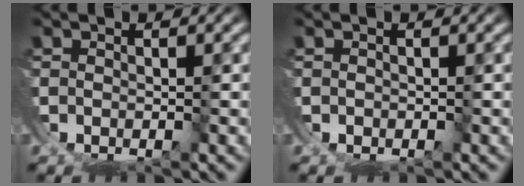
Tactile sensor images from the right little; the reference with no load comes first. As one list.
[{"total": 0.7, "force": [0.3, -0.2, -0.6], "torque": [0.008, 0.000, 0.004]}]